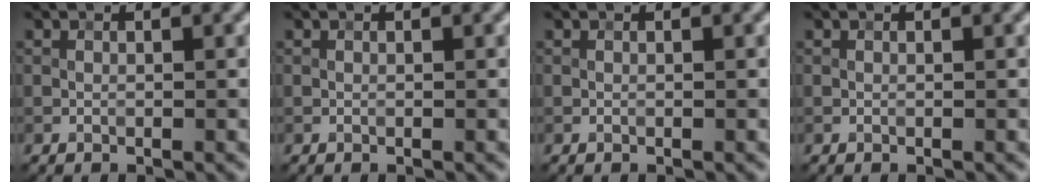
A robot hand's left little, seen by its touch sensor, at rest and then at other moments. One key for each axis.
{"total": 0.0}
{"total": 0.0}
{"total": 0.0}